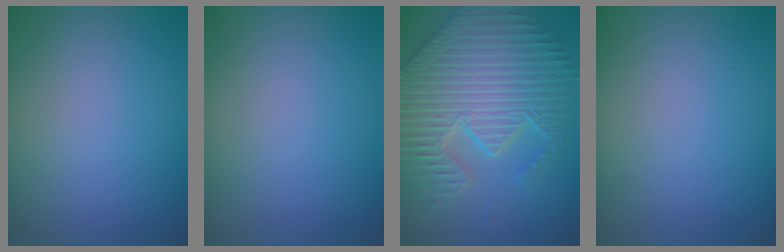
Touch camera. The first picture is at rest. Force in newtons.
{"total": 0.0}
{"total": 7.0, "press": 5.8, "slide": 3.9}
{"total": 0.0}